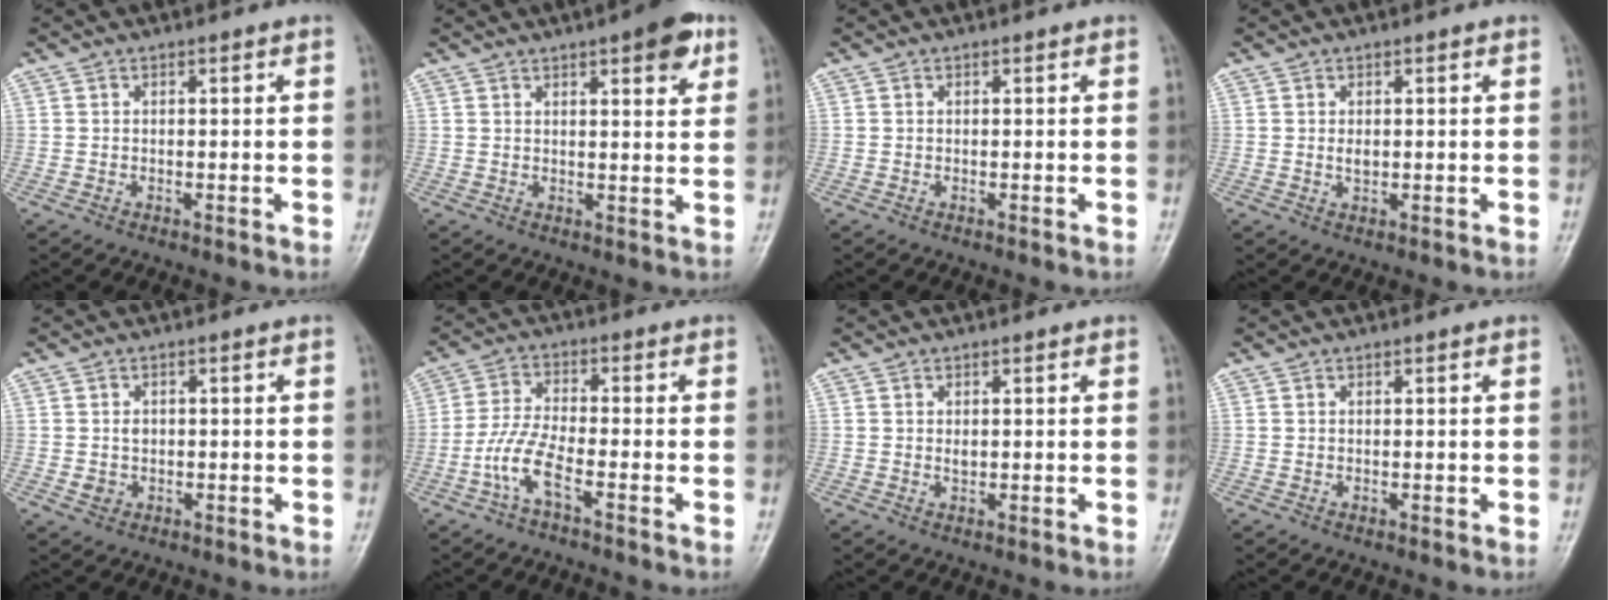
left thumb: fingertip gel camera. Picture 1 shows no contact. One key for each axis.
{"total": 7.4, "fx": 3.9, "fy": 2.3, "fz": 5.8, "tx": -0.059, "ty": -0.013, "tz": 0.045}
{"total": 0.0}
{"total": 1.3, "fx": 0.0, "fy": 0.9, "fz": 1.0, "tx": -0.011, "ty": -0.001, "tz": 0.001}
{"total": 2.5, "fx": -0.2, "fy": 2.2, "fz": 1.2, "tx": -0.009, "ty": 0.002, "tz": 0.001}
{"total": 6.4, "fx": -3.3, "fy": 1.6, "fz": 5.2, "tx": -0.128, "ty": 0.021, "tz": -0.072}
{"total": 0.9, "fx": 0.1, "fy": 0.6, "fz": 0.7, "tx": -0.007, "ty": -0.001, "tz": 0.003}
{"total": 0.0}